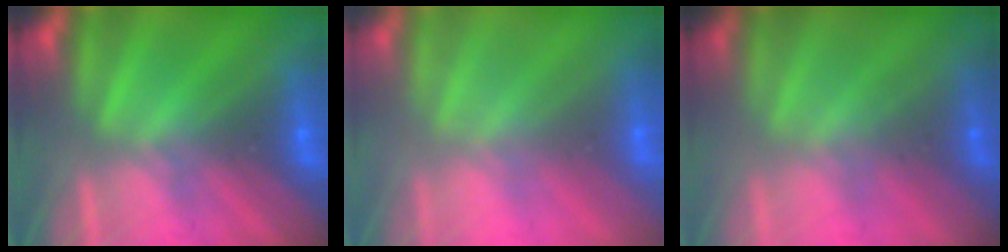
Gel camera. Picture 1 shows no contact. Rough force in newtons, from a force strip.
{"total": 2.5}
{"total": 1.4}